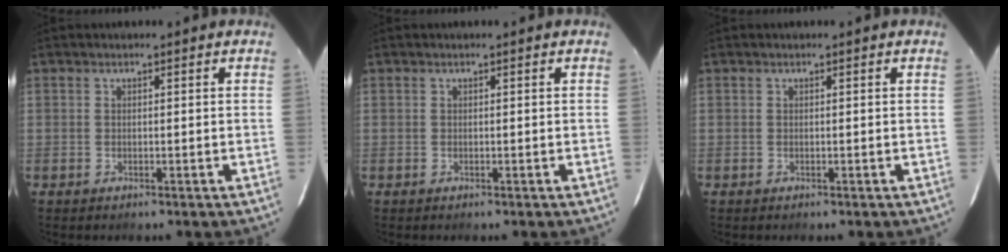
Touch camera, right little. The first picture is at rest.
{"total": 0.0}
{"total": 0.0}